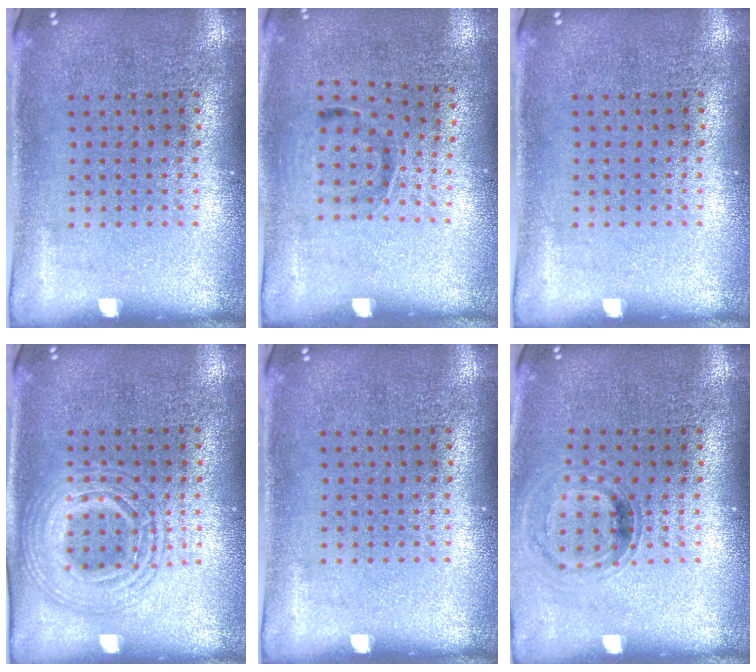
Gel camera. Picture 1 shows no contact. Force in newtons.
{"total": 0.9, "press": 0.7, "slide": 0.6}
{"total": 0.0}
{"total": 2.8, "press": 2.8, "slide": 0.3}
{"total": 0.0}
{"total": 0.8, "press": 0.7, "slide": 0.2}